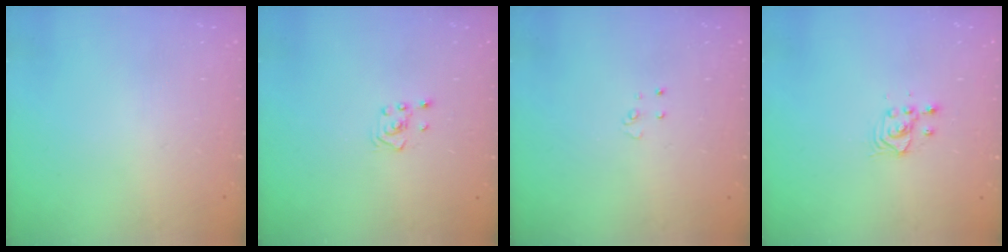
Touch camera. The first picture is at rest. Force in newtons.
{"total": 2.8, "press": 2.6, "slide": 1.1}
{"total": 2.9, "press": 2.9, "slide": 0.2}
{"total": 3.6, "press": 3.6, "slide": 0.3}